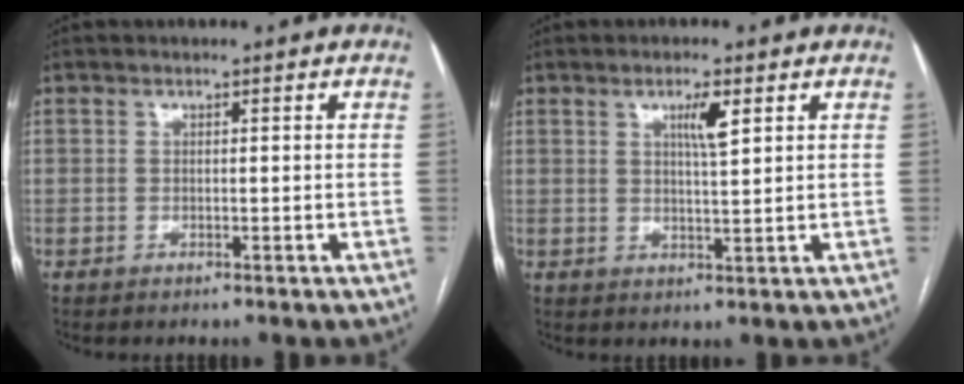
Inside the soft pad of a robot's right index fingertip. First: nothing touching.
{"total": 3.8, "force": [1.7, 0.3, 3.3], "torque": [-0.057, -0.001, 0.030]}